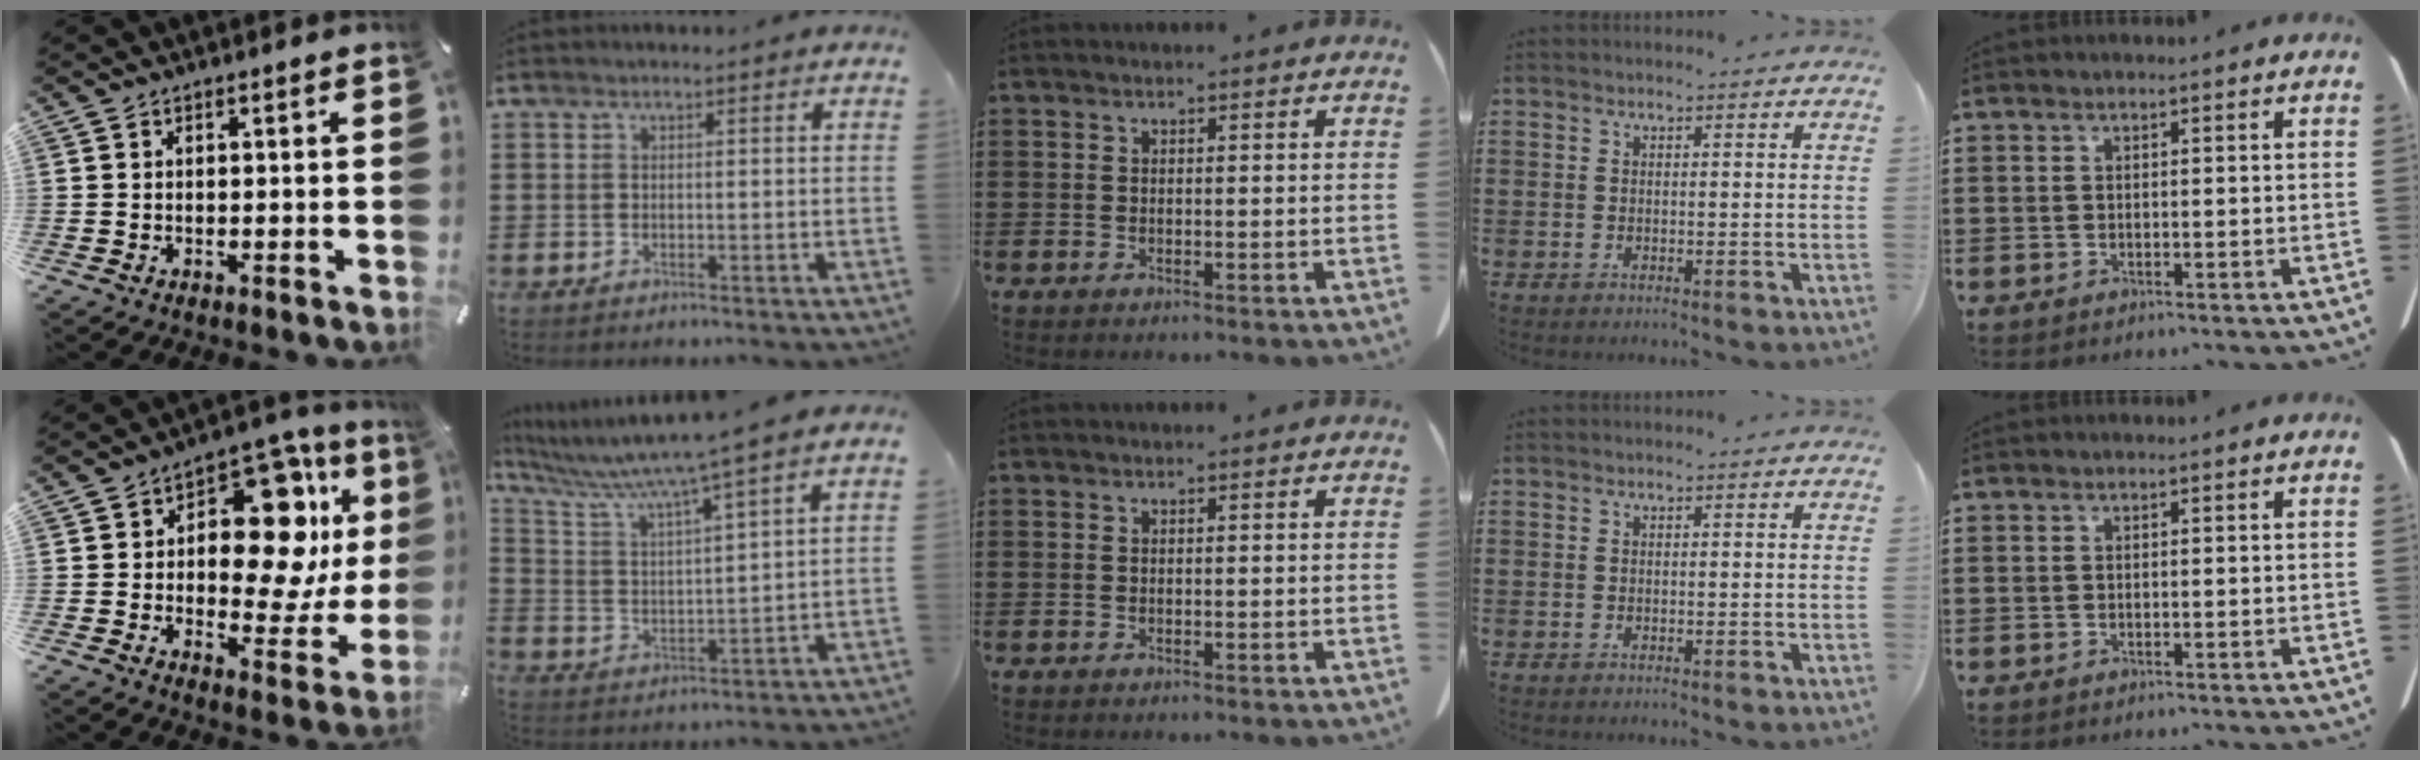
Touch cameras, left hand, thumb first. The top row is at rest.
{"thumb": {"total": 17.5, "force": [5.5, 9.8, 13.5], "torque": [-0.178, -0.038, 0.090]}, "index": {"total": 6.4, "force": [5.3, -1.1, 3.4], "torque": [-0.091, -0.046, 0.082]}}